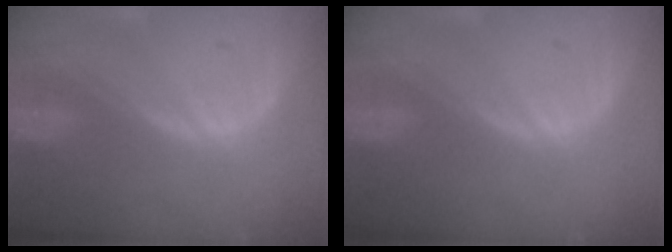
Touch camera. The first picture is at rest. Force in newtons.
{"total": 0.0}